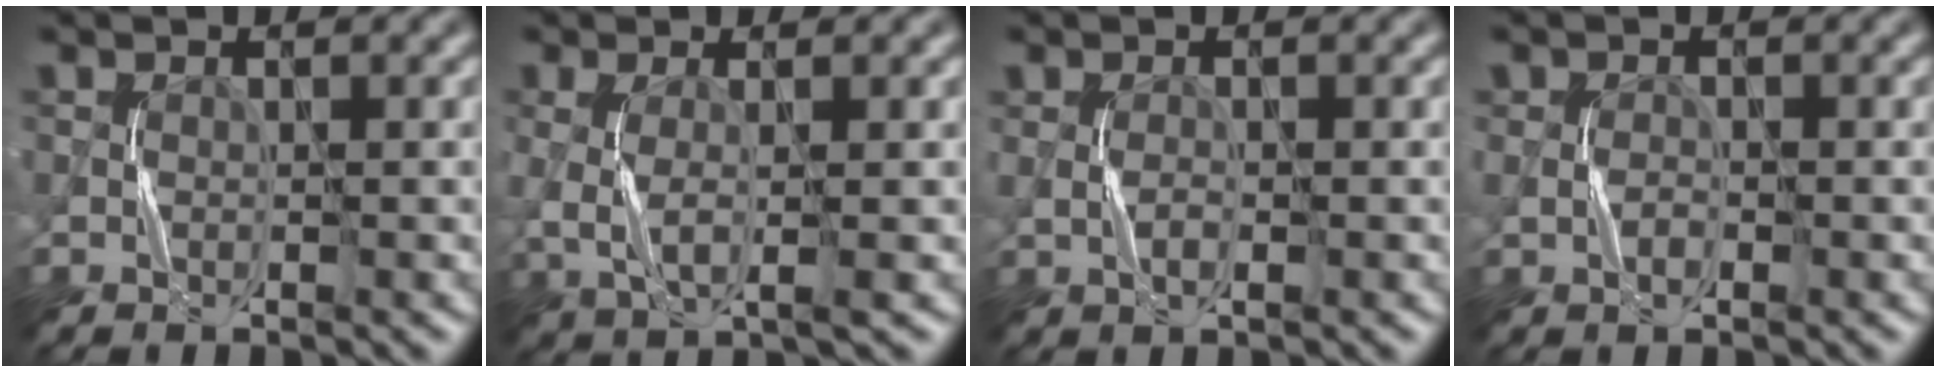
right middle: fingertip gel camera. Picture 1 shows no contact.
{"total": 2.7, "force": [0.4, 1.0, 2.5], "torque": [-0.061, -0.003, 0.008]}
{"total": 0.8, "force": [0.0, 0.3, 0.7], "torque": [-0.016, -0.003, 0.001]}
{"total": 0.9, "force": [-0.2, 0.6, 0.6], "torque": [-0.010, 0.002, -0.006]}